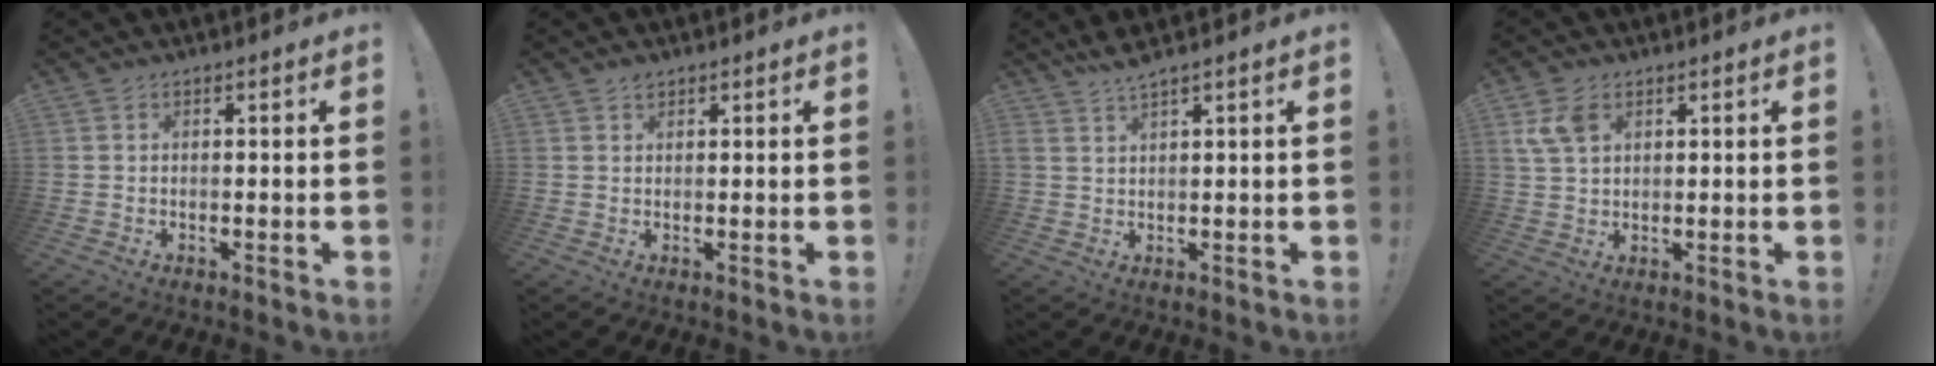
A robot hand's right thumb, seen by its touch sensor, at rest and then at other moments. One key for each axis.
{"total": 1.3, "fx": 1.0, "fy": 0.7, "fz": 0.4, "tx": 0.007, "ty": -0.007, "tz": 0.017}
{"total": 3.3, "fx": 2.6, "fy": -0.4, "fz": 2.0, "tx": -0.041, "ty": -0.011, "tz": 0.044}
{"total": 6.6, "fx": 2.8, "fy": 4.3, "fz": 4.2, "tx": -0.081, "ty": 0.000, "tz": 0.056}